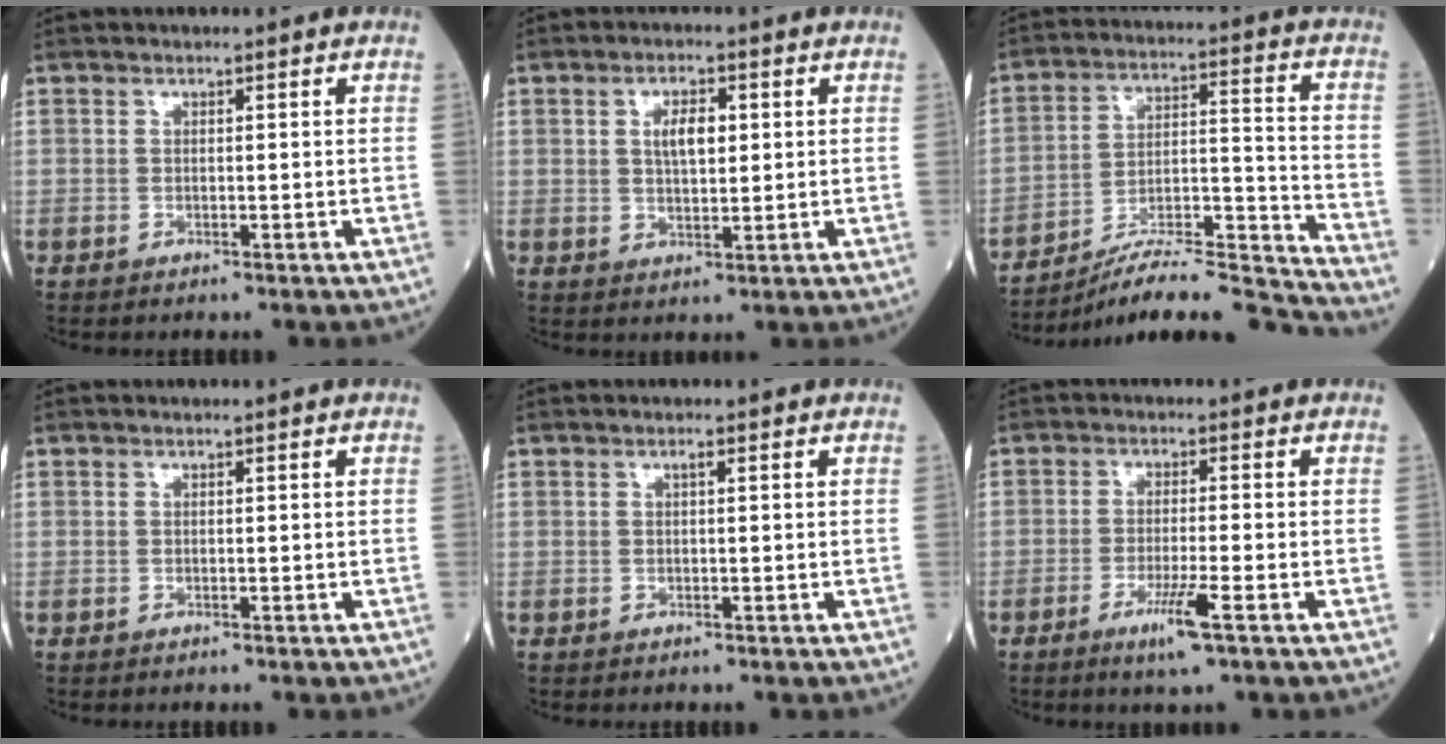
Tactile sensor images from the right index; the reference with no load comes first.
{"total": 4.5, "force": [1.2, 1.8, 4.0], "torque": [-0.072, 0.005, 0.024]}
{"total": 15.8, "force": [-15.4, -0.7, 3.9], "torque": [-0.052, 0.040, -0.249]}
{"total": 0.0}
{"total": 0.6, "force": [0.3, 0.0, 0.5], "torque": [-0.012, 0.002, 0.006]}
{"total": 5.0, "force": [-2.6, -0.4, 4.2], "torque": [-0.081, -0.012, -0.047]}